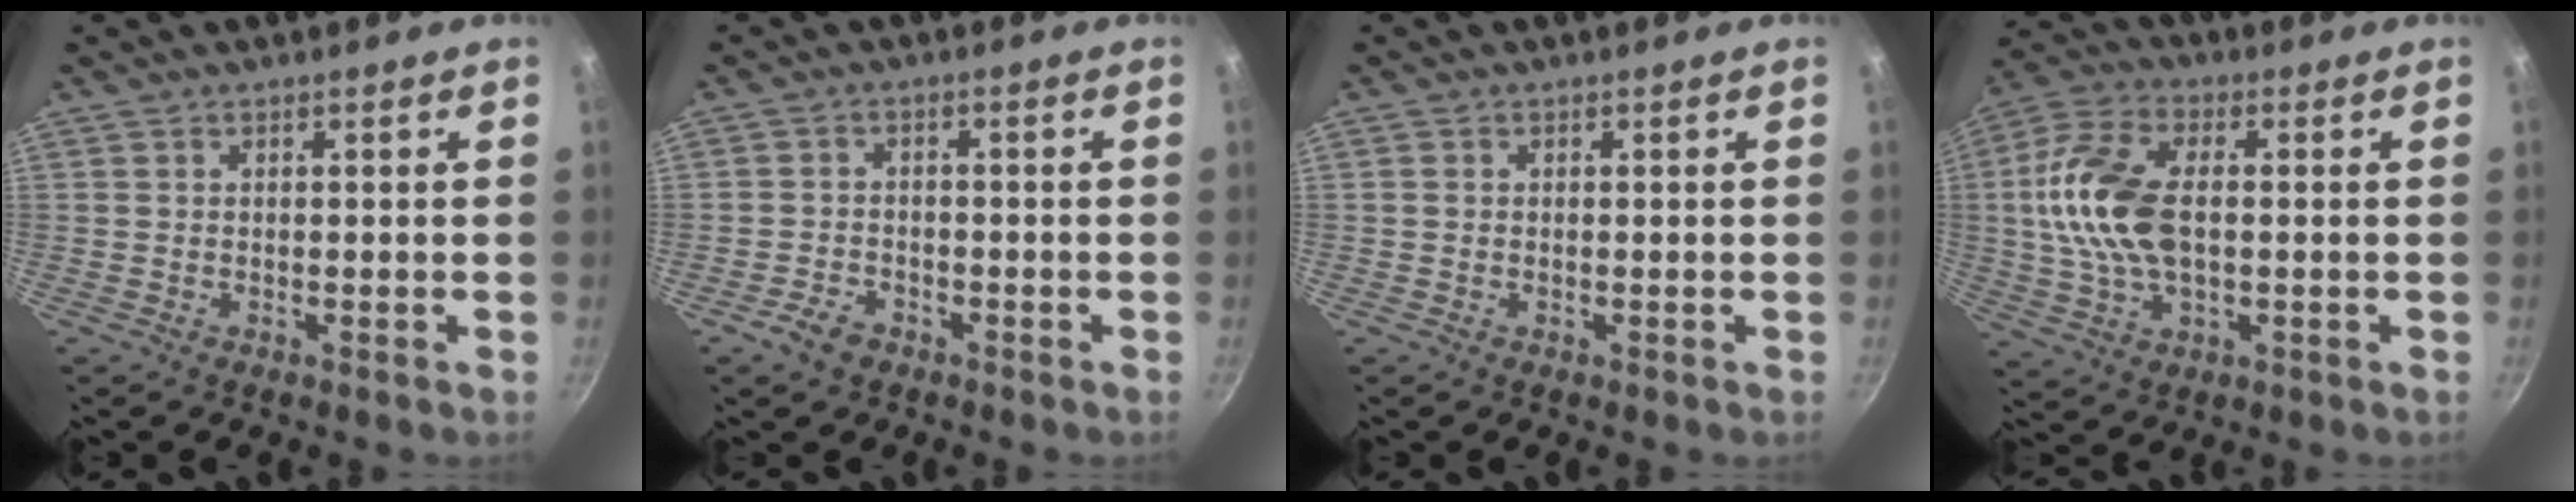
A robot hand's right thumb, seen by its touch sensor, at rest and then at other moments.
{"total": 3.9, "force": [-2.5, 2.5, 1.7], "torque": [-0.029, 0.026, -0.045]}
{"total": 0.8, "force": [0.1, 0.7, 0.4], "torque": [-0.006, 0.004, 0.000]}
{"total": 15.0, "force": [0.7, 8.5, 12.4], "torque": [-0.242, 0.018, 0.004]}